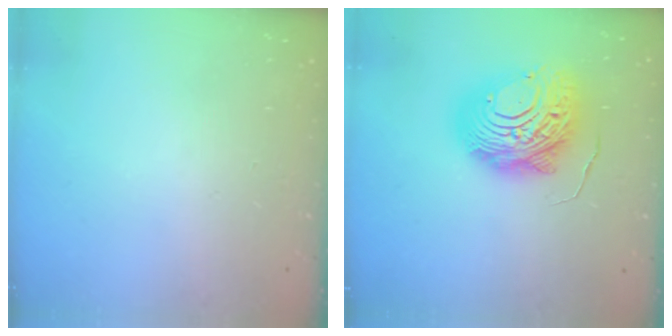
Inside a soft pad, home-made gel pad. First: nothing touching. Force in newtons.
{"total": 17.5, "press": 17.5, "slide": 1.5}